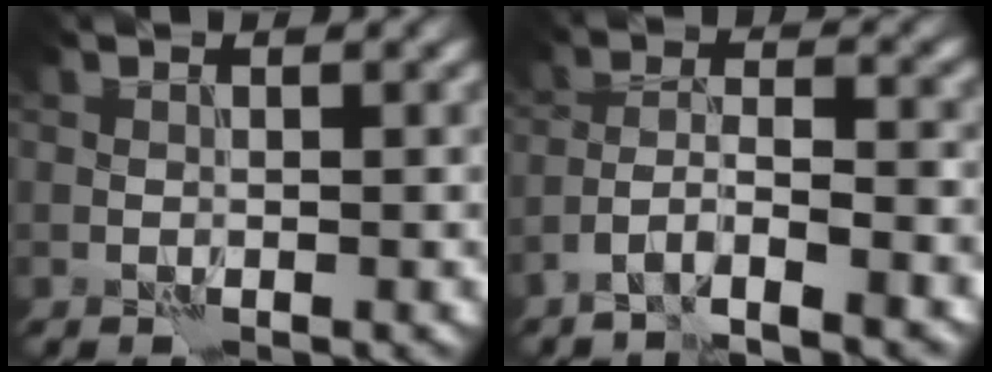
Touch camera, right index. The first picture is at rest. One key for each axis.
{"total": 4.6, "fx": -3.3, "fy": 0.9, "fz": 3.1, "tx": -0.051, "ty": 0.004, "tz": -0.064}